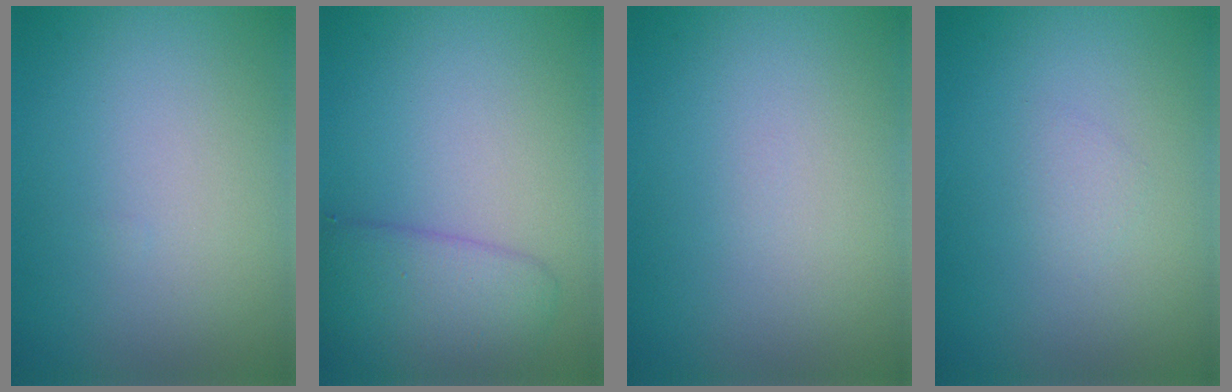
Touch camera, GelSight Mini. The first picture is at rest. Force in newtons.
{"total": 3.8, "press": 3.8, "slide": 0.2}
{"total": 0.0}
{"total": 0.8, "press": 0.8, "slide": 0.1}